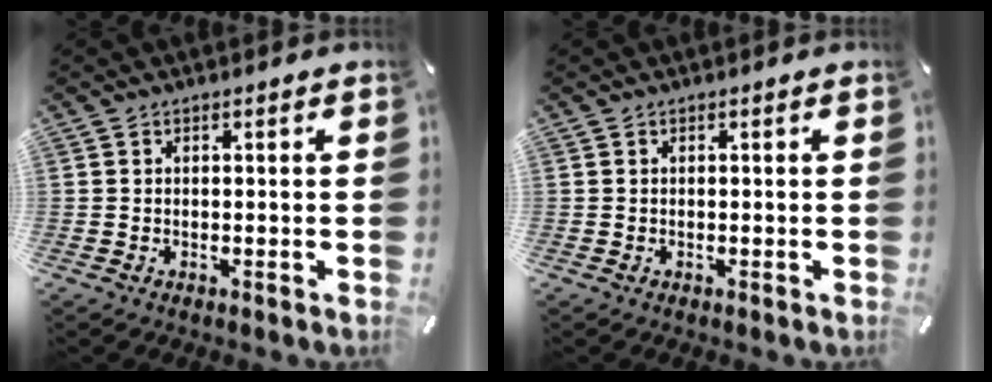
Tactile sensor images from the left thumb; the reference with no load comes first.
{"total": 0.0}